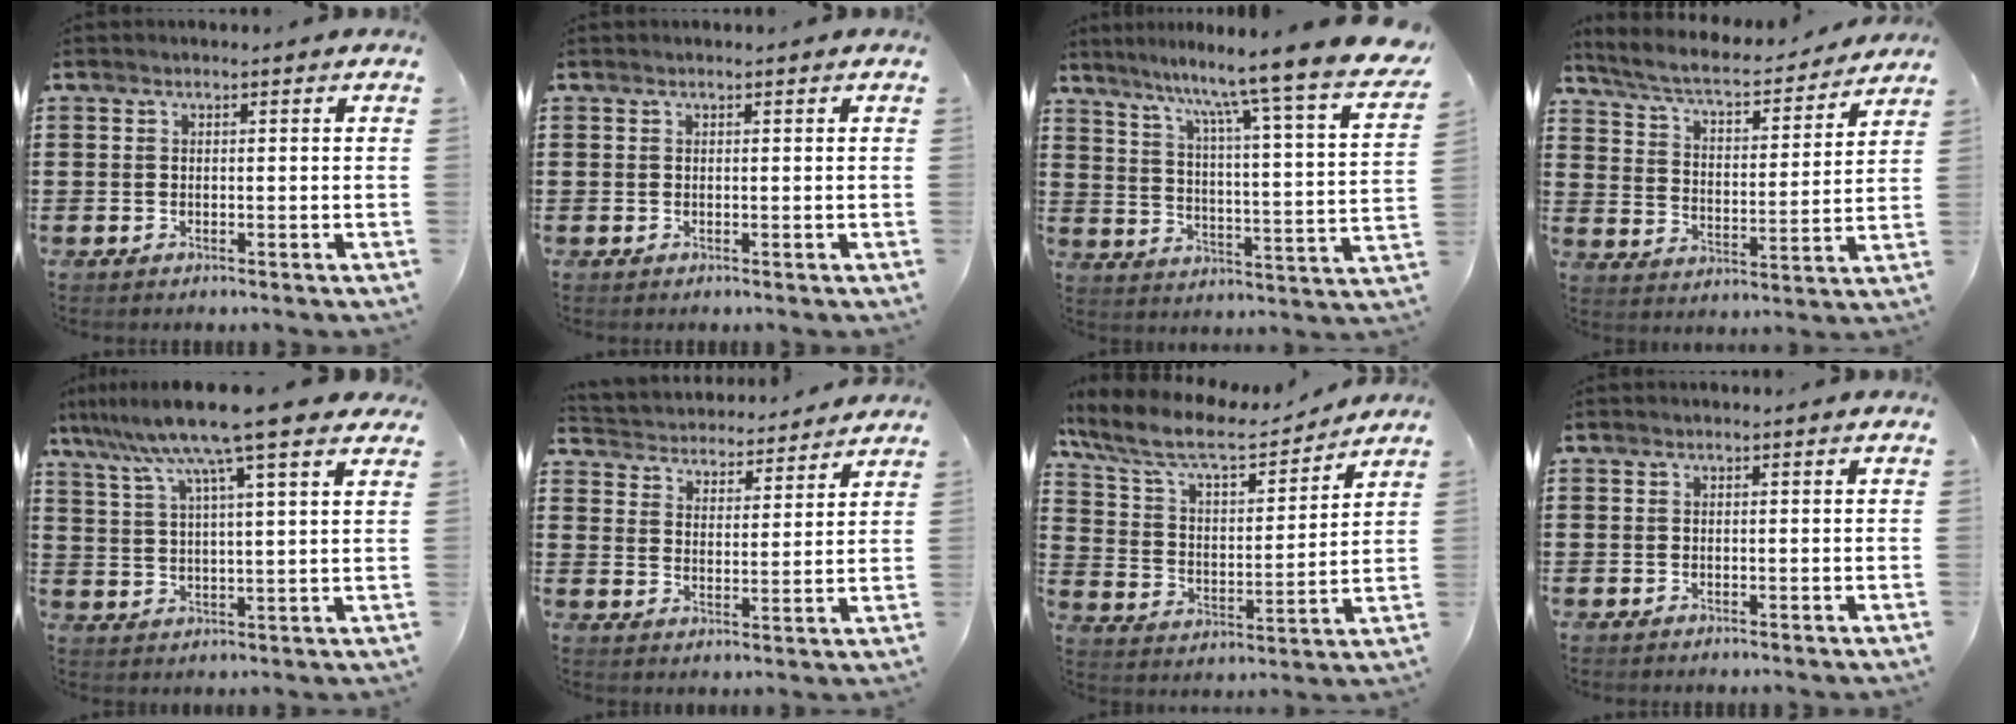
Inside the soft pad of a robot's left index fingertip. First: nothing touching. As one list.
[{"total": 0.0}, {"total": 9.3, "force": [7.8, -2.1, 4.5], "torque": [-0.103, -0.078, 0.114]}, {"total": 6.0, "force": [5.4, 0.8, 2.6], "torque": [-0.076, -0.036, 0.086]}, {"total": 11.5, "force": [8.9, 0.1, 7.3], "torque": [-0.168, -0.027, 0.149]}, {"total": 3.8, "force": [3.8, 0.2, -0.5], "torque": [-0.014, -0.032, 0.060]}, {"total": 9.6, "force": [8.1, 2.3, 4.6], "torque": [-0.121, -0.042, 0.137]}, {"total": 0.0}]